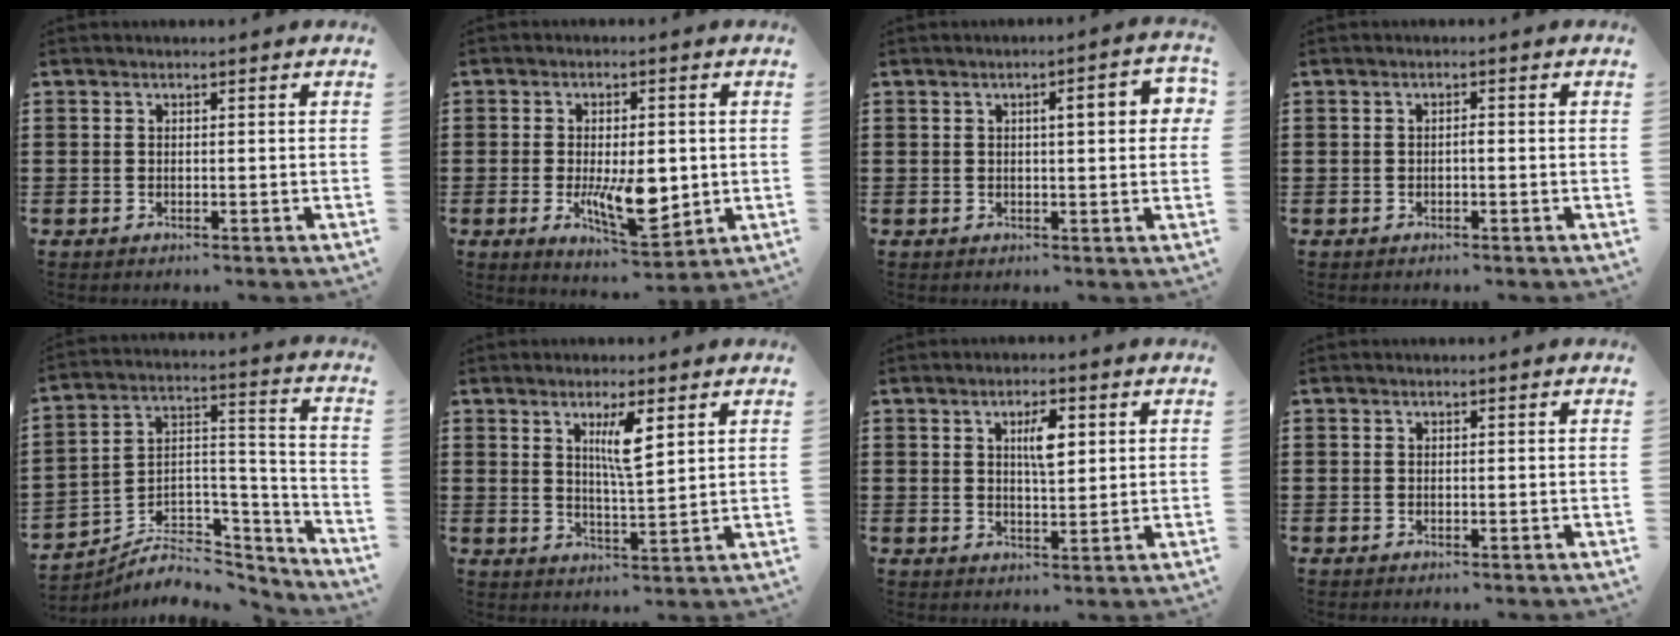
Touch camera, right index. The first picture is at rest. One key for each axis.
{"total": 9.1, "fx": -1.0, "fy": 3.7, "fz": 8.3, "tx": -0.142, "ty": -0.014, "tz": -0.015}
{"total": 4.6, "fx": 0.9, "fy": 1.0, "fz": 4.4, "tx": -0.066, "ty": 0.003, "tz": 0.007}
{"total": 0.7, "fx": -0.3, "fy": 0.1, "fz": 0.6, "tx": -0.013, "ty": -0.004, "tz": -0.005}
{"total": 6.5, "fx": -5.4, "fy": 3.2, "fz": 1.9, "tx": -0.027, "ty": 0.010, "tz": -0.100}
{"total": 5.1, "fx": 2.3, "fy": 0.9, "fz": 4.5, "tx": -0.087, "ty": 0.000, "tz": 0.035}
{"total": 4.6, "fx": 1.4, "fy": 1.6, "fz": 4.1, "tx": -0.070, "ty": 0.003, "tz": 0.018}
{"total": 0.0}